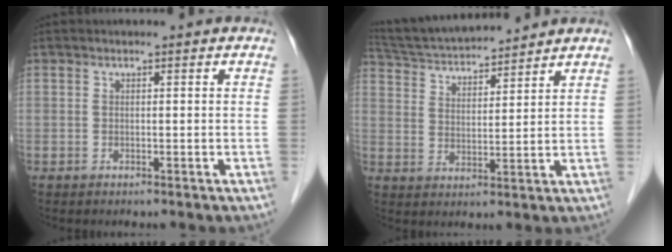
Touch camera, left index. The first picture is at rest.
{"total": 13.2, "force": [12.3, 1.1, 4.5], "torque": [-0.091, 0.024, 0.213]}